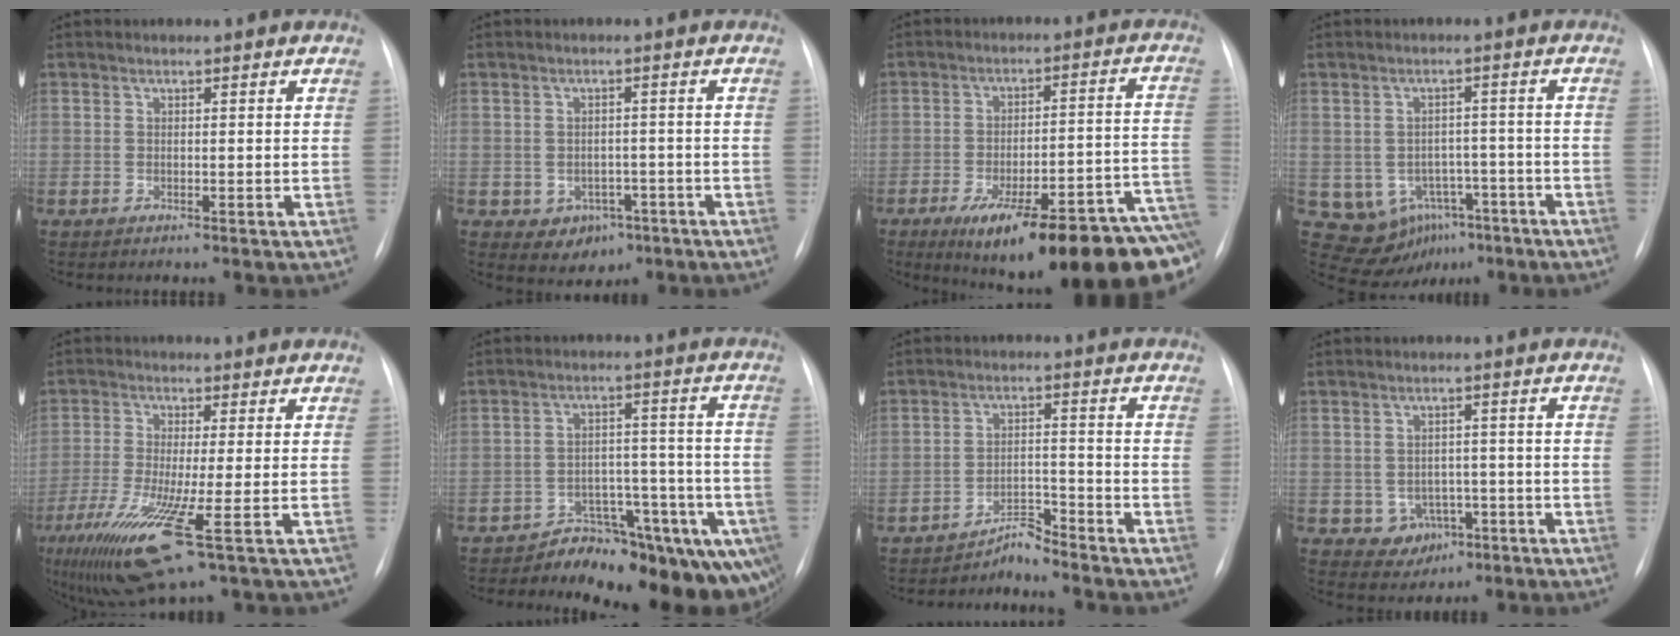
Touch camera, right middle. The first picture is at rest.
{"total": 4.4, "force": [-1.7, 3.6, 1.8], "torque": [-0.019, 0.010, -0.008]}
{"total": 23.4, "force": [-14.9, 3.6, 17.7], "torque": [-0.164, 0.011, -0.209]}
{"total": 8.5, "force": [-3.7, 7.1, 2.9], "torque": [-0.040, 0.027, -0.037]}
{"total": 11.0, "force": [-4.5, 0.2, 10.0], "torque": [-0.199, -0.038, -0.082]}
{"total": 13.0, "force": [-10.8, 5.2, 5.0], "torque": [-0.019, 0.055, -0.142]}
{"total": 3.0, "force": [-3.0, -0.3, -0.3], "torque": [0.011, -0.007, -0.050]}
{"total": 4.5, "force": [-1.5, 4.0, 1.5], "torque": [-0.014, 0.013, -0.008]}